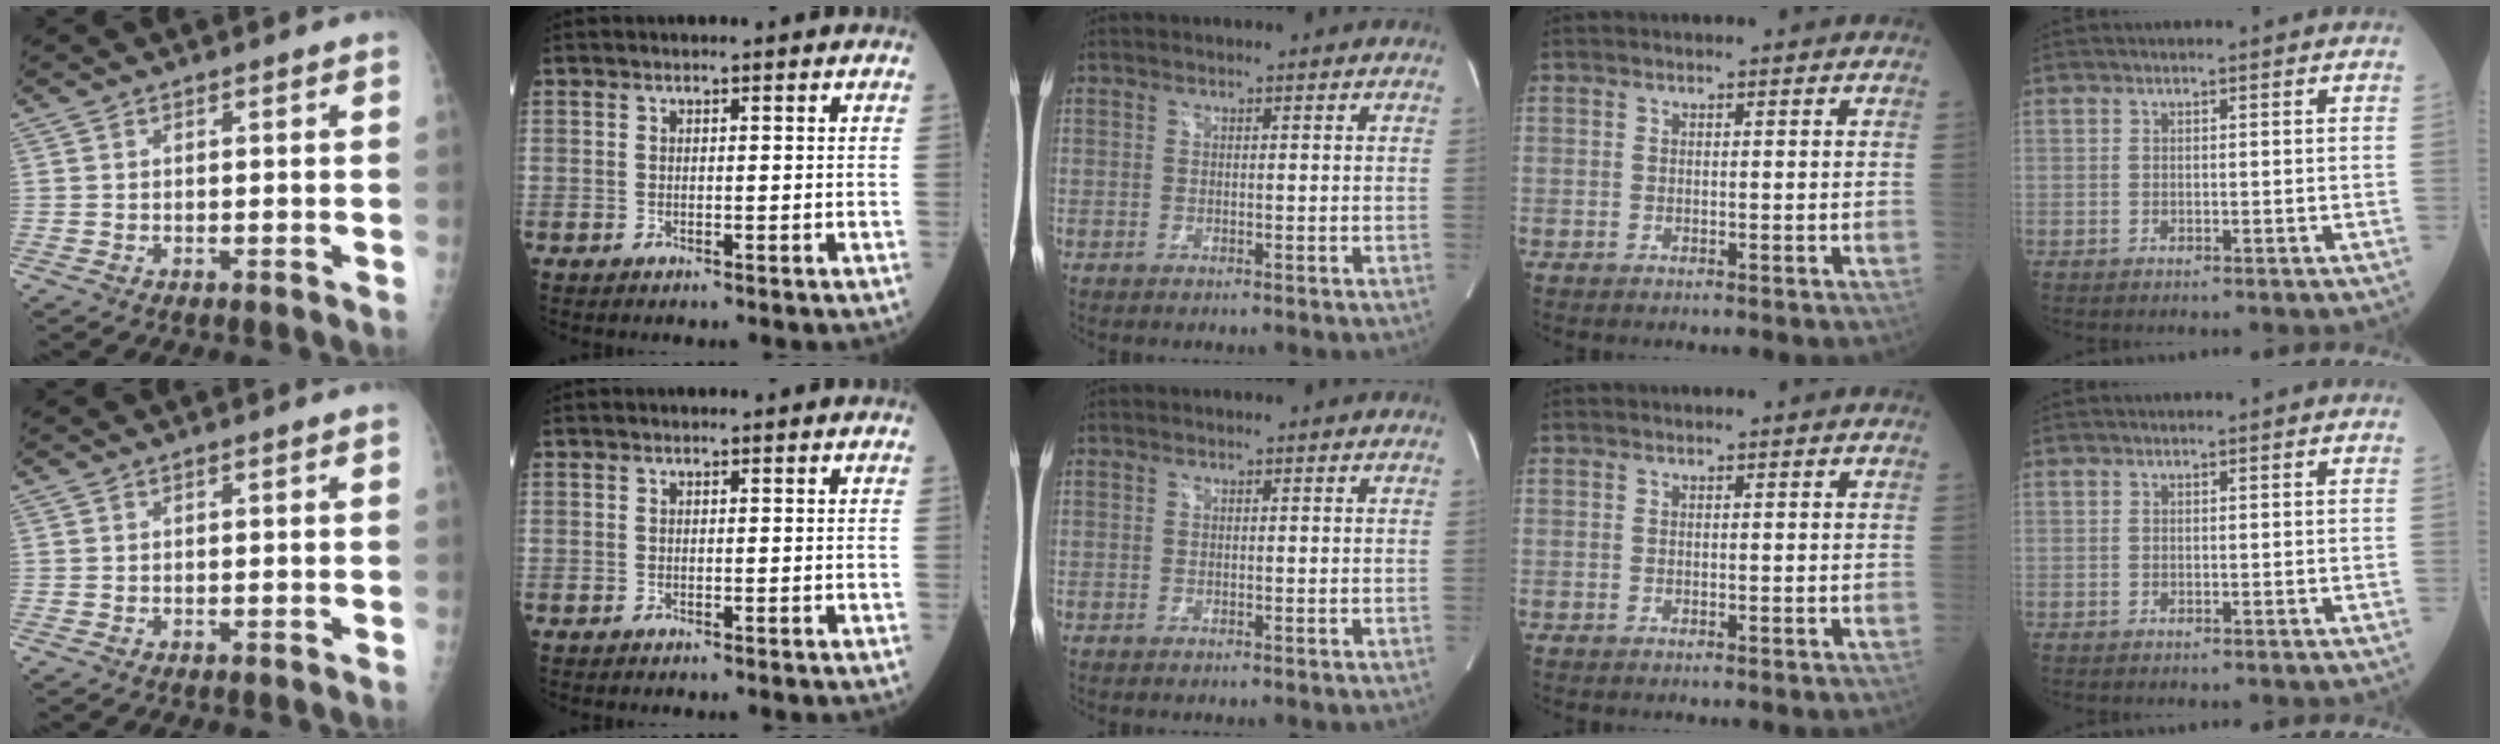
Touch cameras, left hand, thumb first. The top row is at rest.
{}